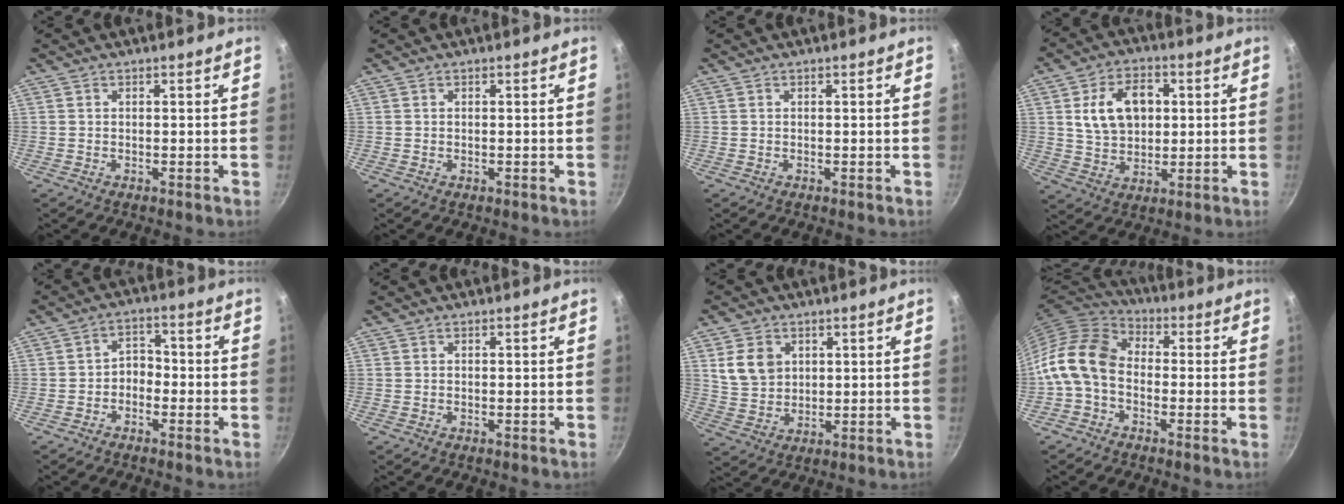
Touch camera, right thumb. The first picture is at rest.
{"total": 0.0}
{"total": 0.0}
{"total": 12.0, "force": [2.4, 8.3, 8.3], "torque": [-0.113, 0.002, 0.042]}
{"total": 3.8, "force": [-1.6, 2.7, 2.1], "torque": [-0.012, 0.027, -0.034]}
{"total": 0.0}
{"total": 7.4, "force": [2.4, 5.8, 3.9], "torque": [-0.053, -0.009, 0.053]}
{"total": 11.7, "force": [-2.0, 8.3, 8.0], "torque": [-0.143, 0.040, -0.063]}